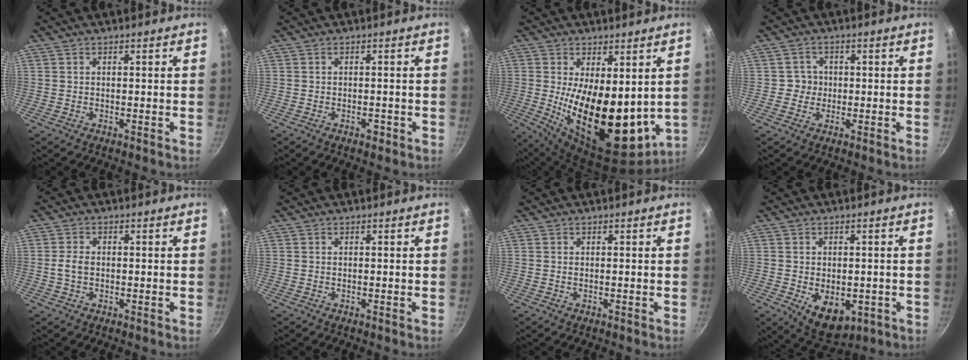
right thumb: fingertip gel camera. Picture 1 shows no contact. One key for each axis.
{"total": 1.6, "fx": -0.9, "fy": 0.8, "fz": 1.0, "tx": -0.013, "ty": 0.008, "tz": -0.008}
{"total": 20.4, "fx": 1.0, "fy": 10.0, "fz": 17.8, "tx": -0.262, "ty": -0.042, "tz": 0.037}
{"total": 2.8, "fx": -0.2, "fy": 2.7, "fz": 0.4, "tx": 0.018, "ty": 0.006, "tz": -0.007}
{"total": 2.8, "fx": -0.2, "fy": 1.9, "fz": 2.1, "tx": -0.040, "ty": 0.009, "tz": -0.005}
{"total": 0.0}
{"total": 0.0}
{"total": 8.7, "fx": -2.2, "fy": 5.7, "fz": 6.3, "tx": -0.068, "ty": -0.006, "tz": -0.012}